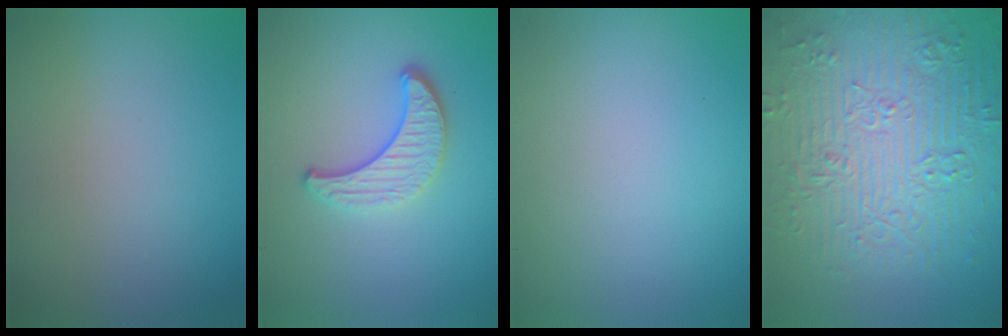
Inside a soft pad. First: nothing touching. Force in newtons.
{"total": 3.3, "press": 2.8, "slide": 1.7}
{"total": 0.0}
{"total": 9.1, "press": 6.7, "slide": 6.1}